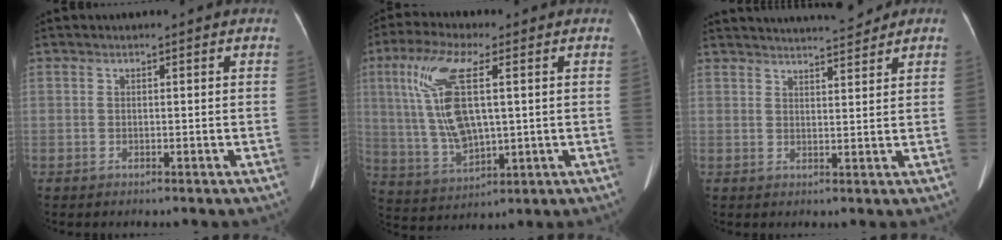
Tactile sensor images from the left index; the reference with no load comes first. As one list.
[{"total": 12.8, "force": [2.9, 4.2, 11.7], "torque": [-0.263, 0.009, 0.062]}, {"total": 10.0, "force": [9.3, 0.9, 3.5], "torque": [-0.050, 0.009, 0.126]}]